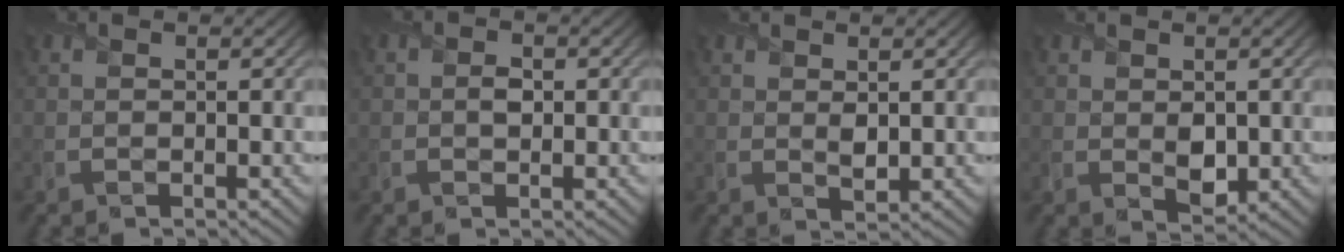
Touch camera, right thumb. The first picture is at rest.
{"total": 1.5, "force": [0.0, 1.1, 1.0], "torque": [-0.019, 0.001, -0.003]}
{"total": 1.5, "force": [0.6, 0.8, 1.1], "torque": [-0.024, -0.007, 0.014]}
{"total": 2.5, "force": [0.3, 1.8, 1.7], "torque": [-0.036, -0.009, 0.011]}